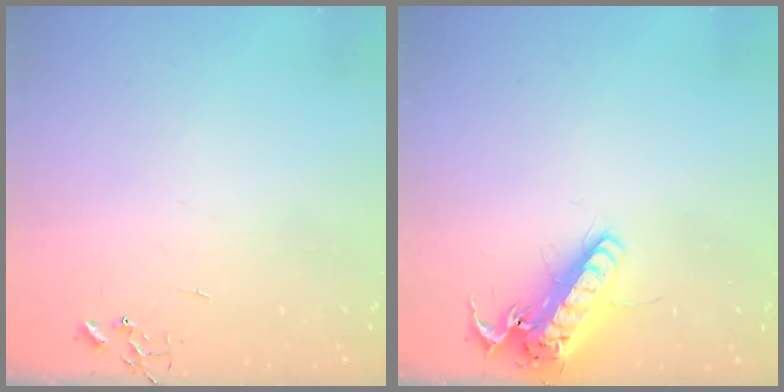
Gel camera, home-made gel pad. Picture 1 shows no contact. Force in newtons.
{"total": 16.4, "press": 16.1, "slide": 3.2}